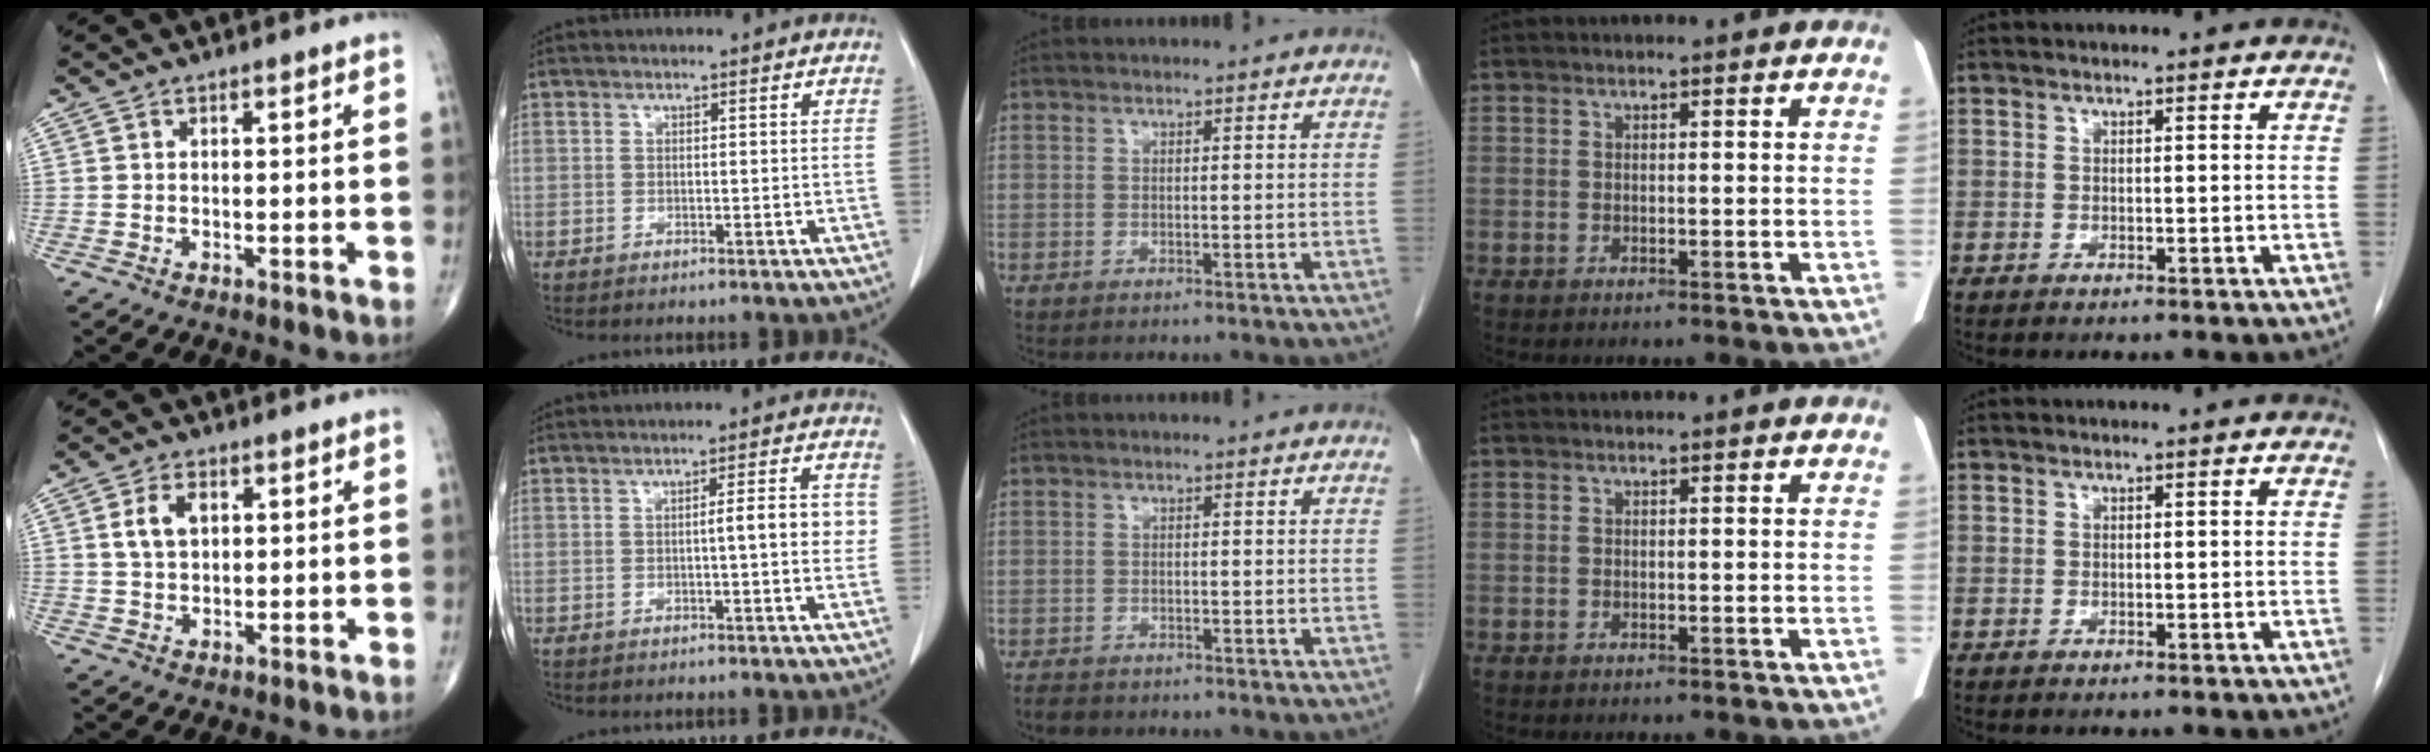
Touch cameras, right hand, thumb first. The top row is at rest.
{"thumb": {"total": 5.1, "force": [1.4, 3.2, 3.7], "torque": [-0.066, 0.001, 0.027]}, "index": {"total": 4.8, "force": [0.0, 0.6, 4.8], "torque": [-0.065, 0.008, -0.003]}, "middle": {"total": 2.4, "force": [-2.1, 1.0, 0.8], "torque": [-0.021, -0.006, -0.029]}}